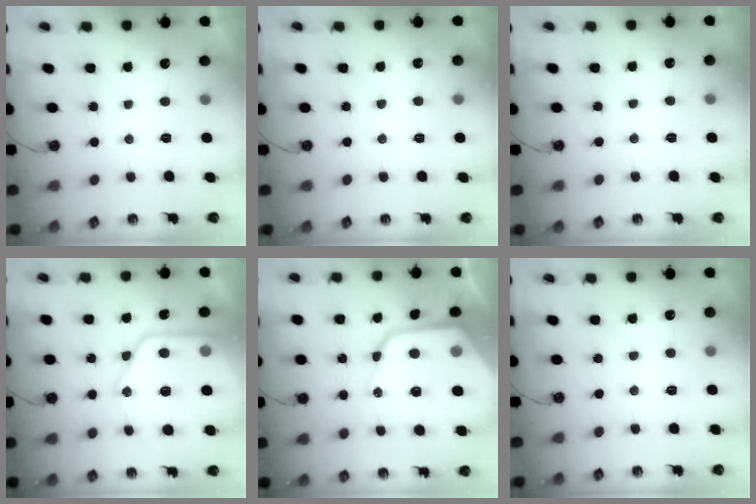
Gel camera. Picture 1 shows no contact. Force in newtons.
{"total": 2.7, "press": 2.6, "slide": 0.5}
{"total": 4.4, "press": 4.4, "slide": 0.6}
{"total": 18.2, "press": 18.1, "slide": 1.9}
{"total": 20.7, "press": 20.6, "slide": 1.7}
{"total": 4.6, "press": 4.6, "slide": 0.4}